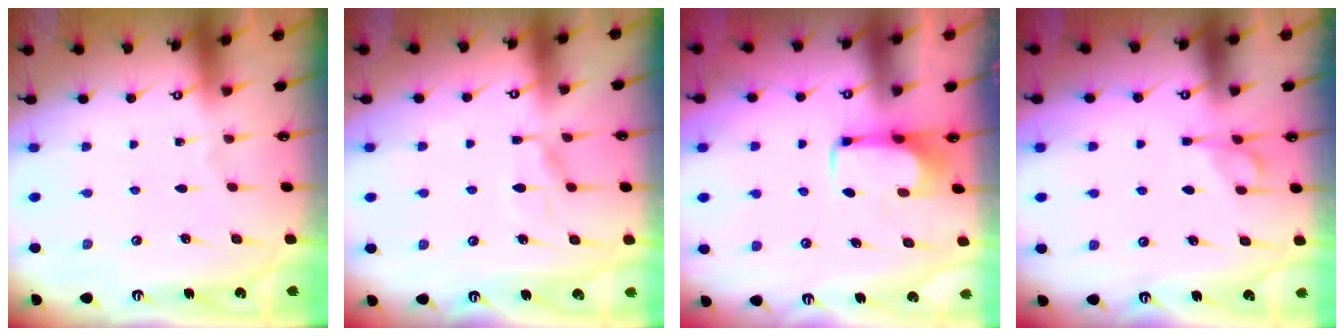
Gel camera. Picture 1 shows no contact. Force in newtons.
{"total": 7.6, "press": 7.6, "slide": 0.7}
{"total": 2.2, "press": 2.1, "slide": 0.4}
{"total": 5.1, "press": 5.0, "slide": 0.7}